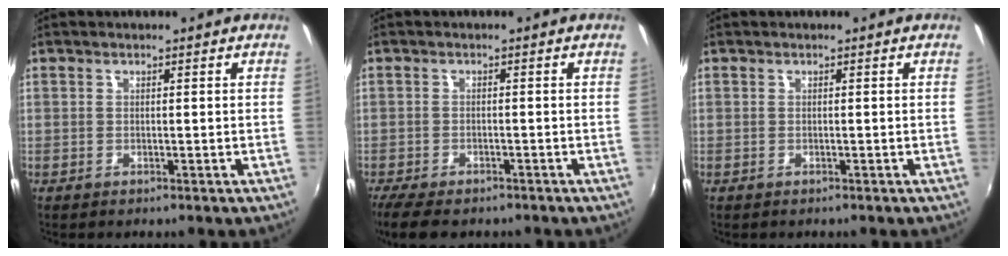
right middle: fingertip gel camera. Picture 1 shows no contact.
{"total": 8.2, "force": [-6.4, 2.8, 4.1], "torque": [-0.100, -0.032, -0.112]}
{"total": 0.0}